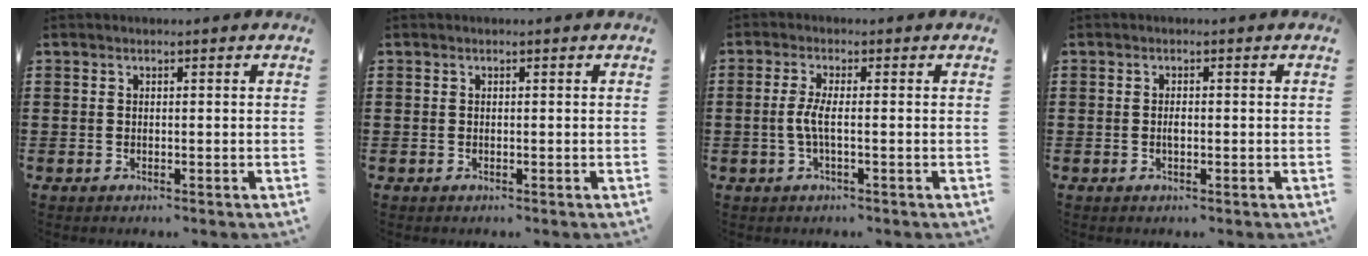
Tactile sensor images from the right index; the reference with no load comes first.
{"total": 0.0}
{"total": 3.5, "force": [-0.6, 0.5, 3.4], "torque": [-0.092, -0.011, -0.021]}
{"total": 1.3, "force": [-0.2, 0.5, 1.2], "torque": [-0.024, -0.002, -0.003]}